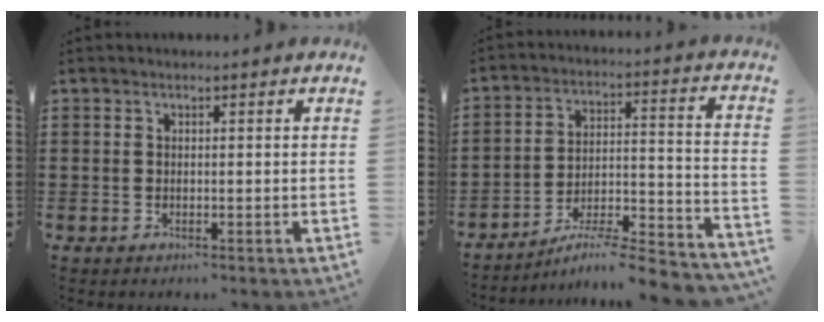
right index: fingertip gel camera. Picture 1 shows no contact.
{"total": 6.0, "force": [-5.5, -0.1, 2.4], "torque": [-0.036, -0.011, -0.113]}